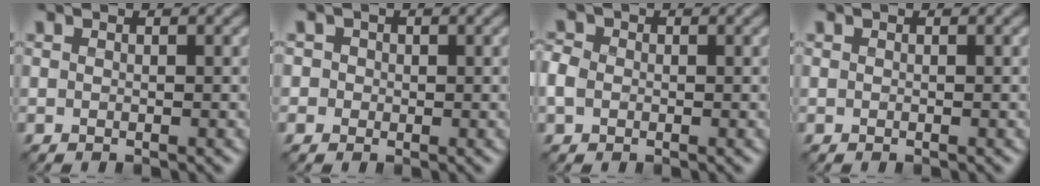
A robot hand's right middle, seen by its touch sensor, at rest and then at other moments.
{"total": 1.8, "force": [0.3, 1.7, 0.4], "torque": [0.016, 0.007, -0.010]}
{"total": 1.7, "force": [-0.2, 1.4, 1.0], "torque": [-0.017, 0.003, -0.013]}
{"total": 0.0}